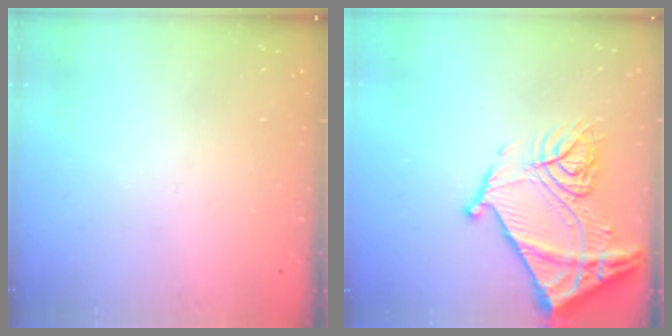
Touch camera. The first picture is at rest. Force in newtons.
{"total": 19.8, "press": 19.7, "slide": 2.1}